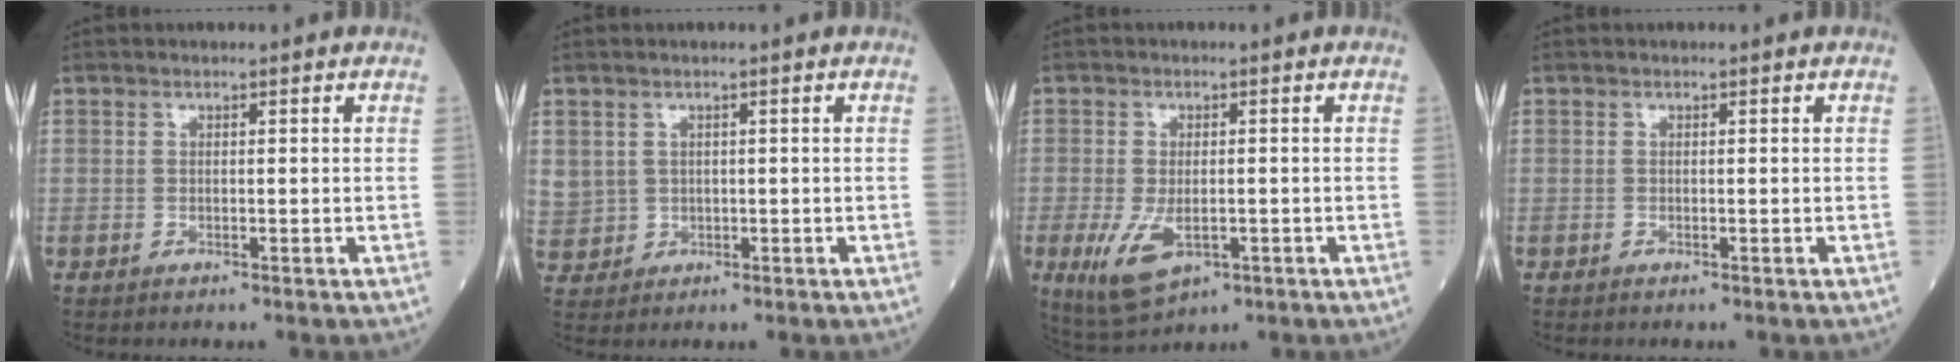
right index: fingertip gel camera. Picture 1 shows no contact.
{"total": 6.2, "force": [0.9, 6.0, 1.4], "torque": [-0.058, 0.013, 0.039]}
{"total": 7.2, "force": [-2.5, 3.5, 5.8], "torque": [-0.119, -0.015, -0.030]}
{"total": 0.0}